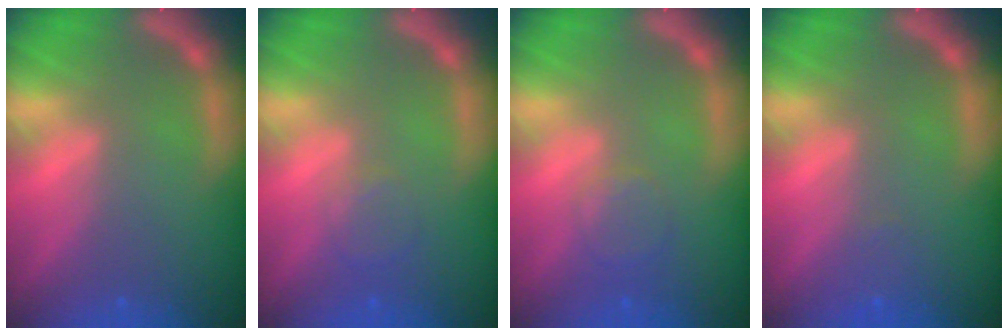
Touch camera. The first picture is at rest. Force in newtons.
{"total": 2.0}
{"total": 2.4}
{"total": 1.0}